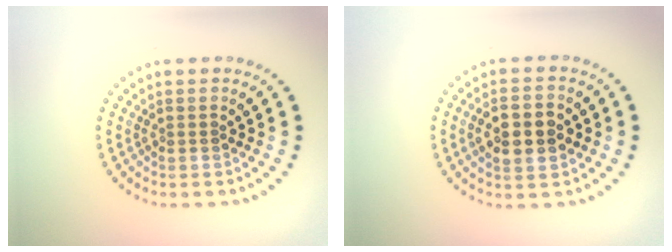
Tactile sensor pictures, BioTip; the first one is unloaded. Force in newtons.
{"total": 4.5, "press": 4.5, "slide": 0.1}